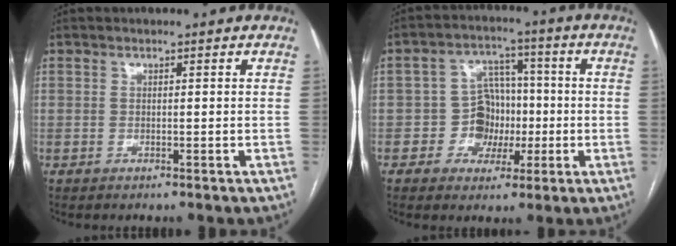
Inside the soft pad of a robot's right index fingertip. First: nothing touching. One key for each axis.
{"total": 7.2, "fx": -1.4, "fy": 6.4, "fz": 2.9, "tx": -0.044, "ty": 0.030, "tz": -0.020}